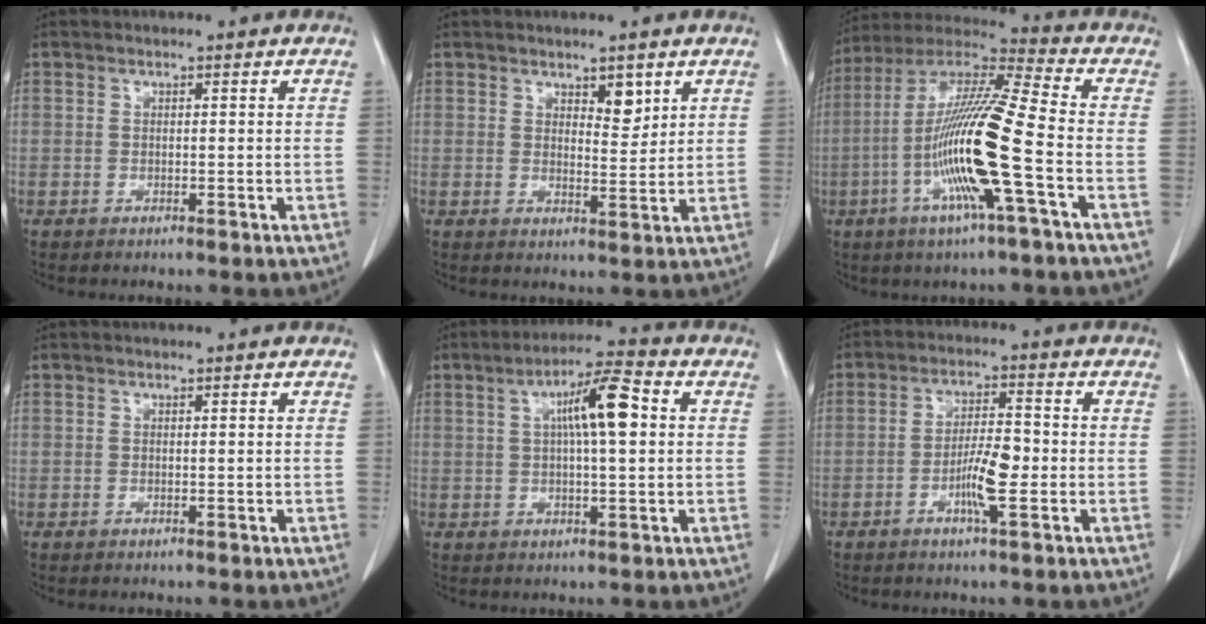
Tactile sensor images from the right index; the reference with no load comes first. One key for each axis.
{"total": 3.4, "fx": 2.1, "fy": 1.4, "fz": 2.3, "tx": -0.032, "ty": -0.005, "tz": 0.035}
{"total": 17.2, "fx": -4.5, "fy": -0.1, "fz": 16.6, "tx": -0.330, "ty": -0.006, "tz": -0.097}
{"total": 0.0}
{"total": 9.0, "fx": 1.9, "fy": 1.3, "fz": 8.7, "tx": -0.148, "ty": 0.019, "tz": 0.029}
{"total": 5.2, "fx": -1.8, "fy": 0.1, "fz": 4.9, "tx": -0.097, "ty": 0.000, "tz": -0.036}